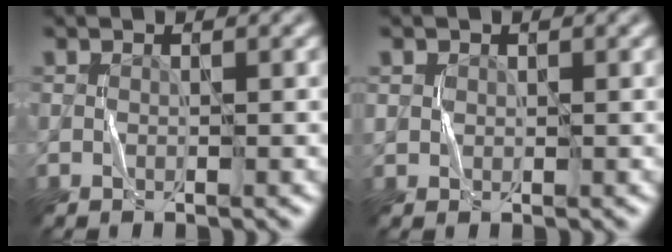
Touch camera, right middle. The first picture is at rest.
{"total": 0.8, "force": [0.4, 0.6, 0.2], "torque": [-0.003, 0.001, 0.009]}